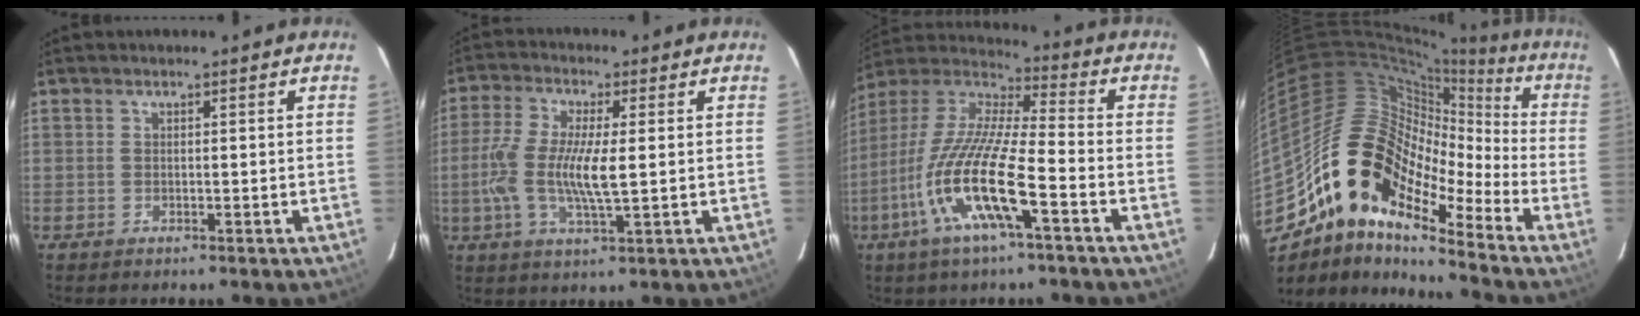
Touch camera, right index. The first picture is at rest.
{"total": 10.5, "force": [-0.6, 2.4, 10.2], "torque": [-0.208, -0.004, -0.015]}
{"total": 17.7, "force": [-7.4, 2.9, 15.8], "torque": [-0.317, -0.024, -0.151]}
{"total": 15.9, "force": [-10.4, 8.1, 9.0], "torque": [-0.144, 0.012, -0.214]}